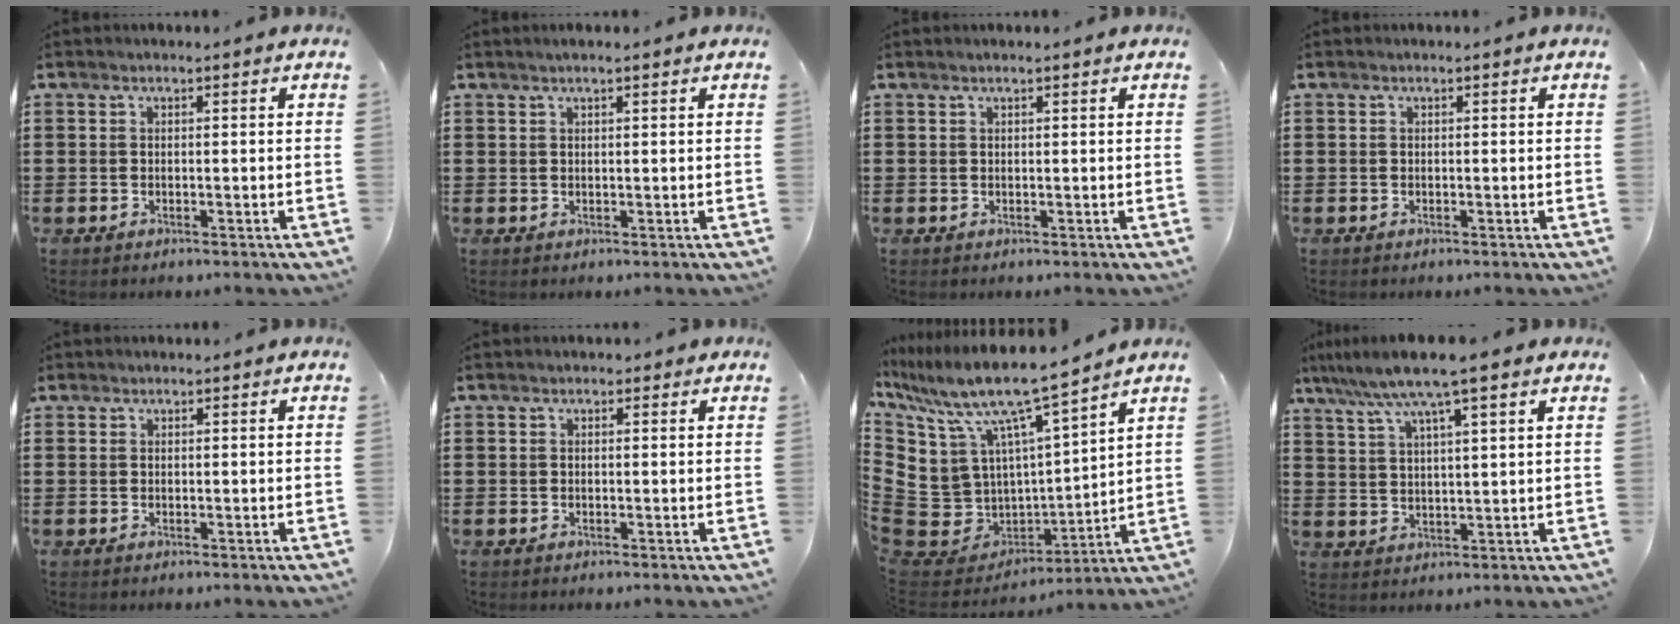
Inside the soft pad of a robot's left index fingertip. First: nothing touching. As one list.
[{"total": 1.1, "force": [0.8, 0.0, 0.8], "torque": [-0.016, 0.000, 0.014]}, {"total": 0.6, "force": [0.4, 0.0, 0.5], "torque": [-0.009, 0.000, 0.009]}, {"total": 0.0}, {"total": 0.6, "force": [0.4, 0.4, 0.1], "torque": [-0.004, 0.002, 0.008]}, {"total": 0.9, "force": [0.5, 0.7, 0.2], "torque": [-0.006, 0.005, 0.009]}, {"total": 11.9, "force": [8.4, 5.6, 6.4], "torque": [-0.182, -0.064, 0.145]}, {"total": 7.8, "force": [5.8, 0.1, 5.3], "torque": [-0.117, -0.015, 0.100]}]